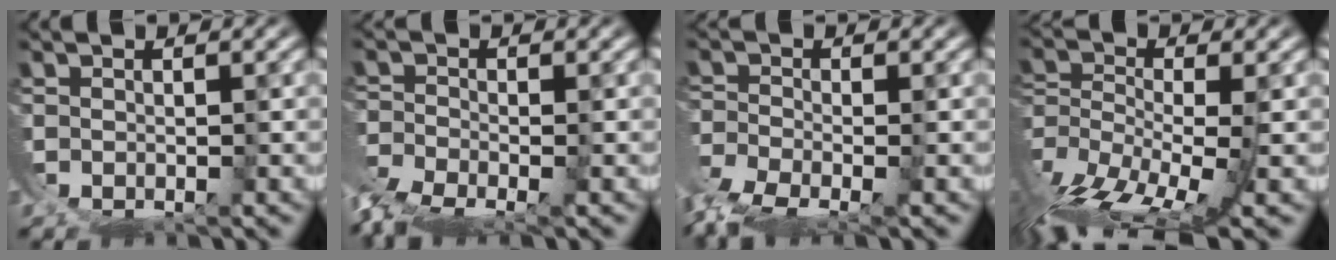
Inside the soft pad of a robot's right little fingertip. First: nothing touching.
{"total": 4.1, "force": [-3.2, 1.4, 2.2], "torque": [-0.044, -0.026, -0.051]}
{"total": 4.2, "force": [-3.0, 1.4, 2.6], "torque": [-0.057, -0.028, -0.047]}
{"total": 10.9, "force": [-6.7, 4.7, 7.1], "torque": [-0.169, -0.066, -0.083]}